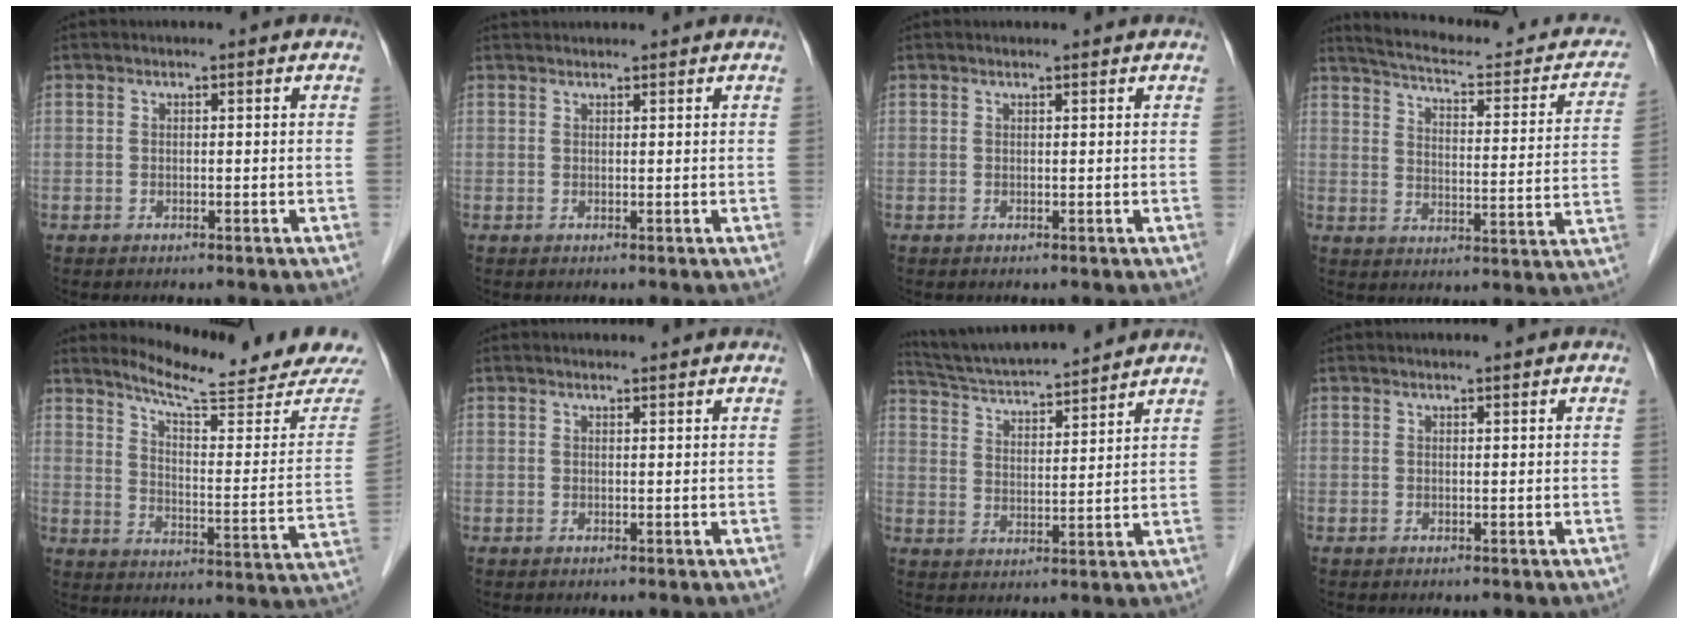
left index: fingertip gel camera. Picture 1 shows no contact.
{"total": 2.6, "force": [2.5, 0.2, 0.5], "torque": [-0.007, 0.031, 0.044]}
{"total": 1.1, "force": [1.1, 0.0, 0.2], "torque": [-0.010, 0.009, 0.016]}
{"total": 20.2, "force": [17.2, 5.1, 9.3], "torque": [-0.126, 0.001, 0.210]}
{"total": 16.5, "force": [15.7, -0.7, 5.0], "torque": [-0.081, -0.081, 0.209]}
{"total": 2.6, "force": [2.5, 0.2, 0.6], "torque": [-0.012, 0.015, 0.031]}
{"total": 13.9, "force": [13.0, 0.7, 5.1], "torque": [-0.097, 0.015, 0.214]}
{"total": 1.1, "force": [1.0, -0.1, 0.4], "torque": [-0.007, 0.007, 0.018]}